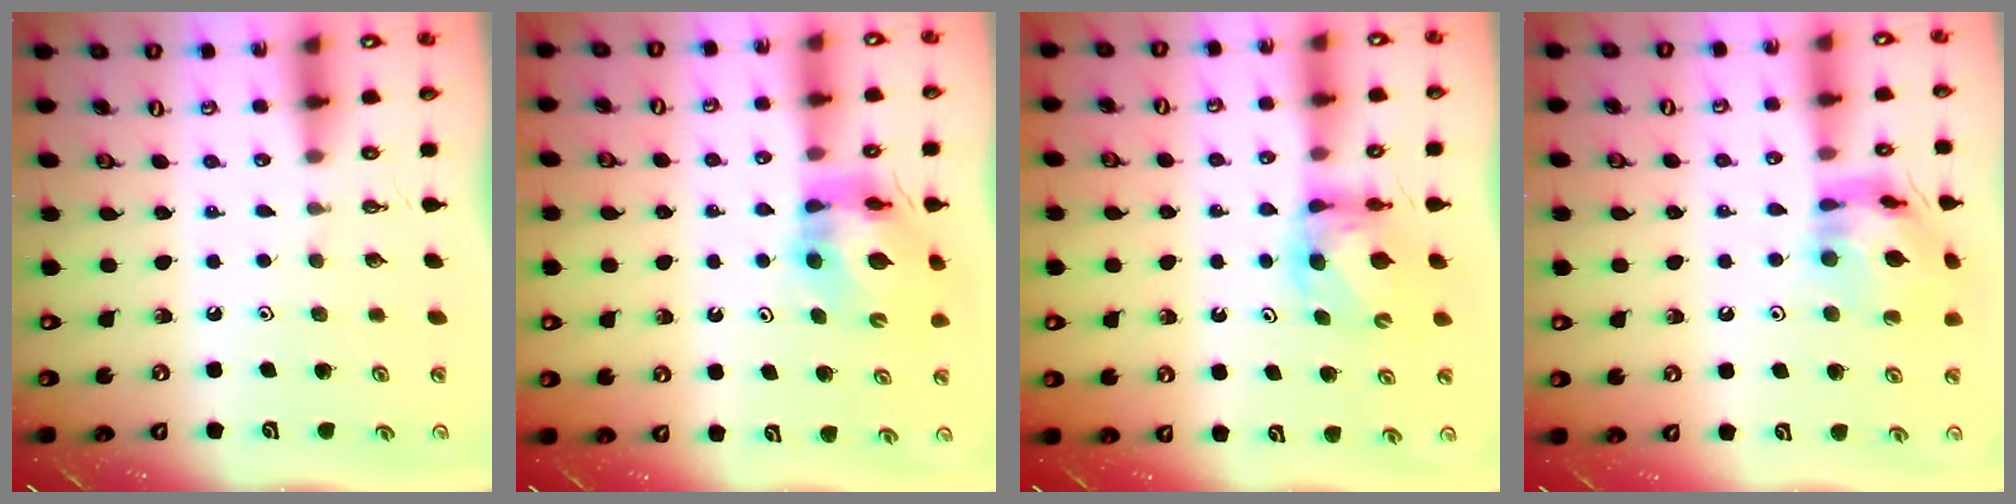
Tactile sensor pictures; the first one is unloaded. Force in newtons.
{"total": 11.1, "press": 11.1, "slide": 1.2}
{"total": 5.8, "press": 5.7, "slide": 0.6}
{"total": 13.7, "press": 13.6, "slide": 1.4}